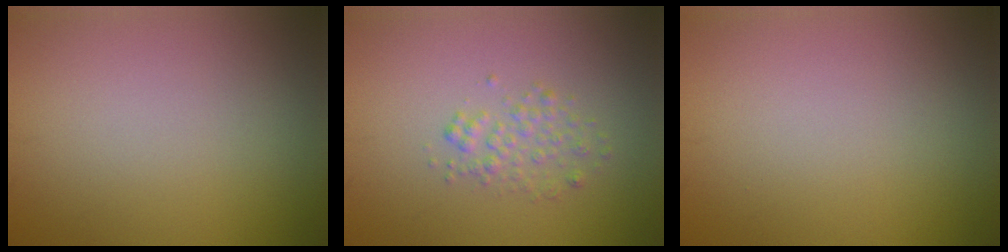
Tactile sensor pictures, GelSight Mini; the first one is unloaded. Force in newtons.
{"total": 1.8, "press": 1.8, "slide": 0.0}
{"total": 0.0}